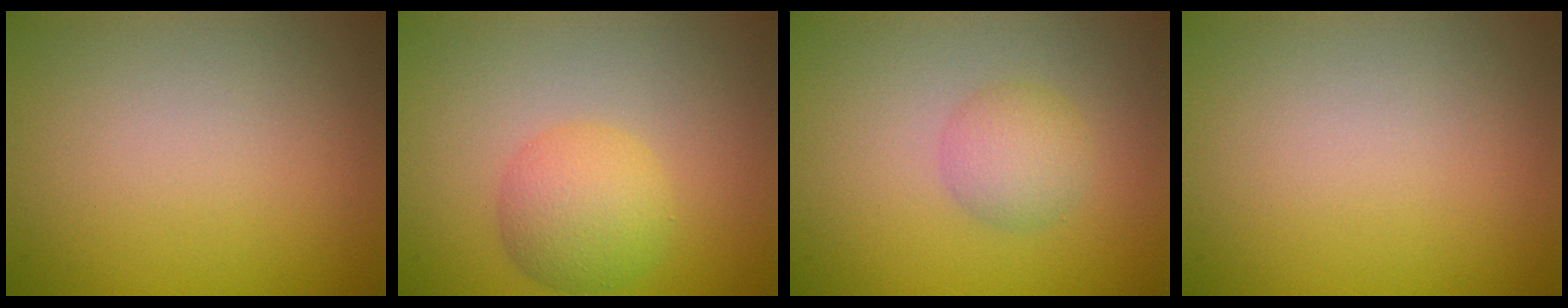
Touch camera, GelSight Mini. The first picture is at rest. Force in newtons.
{"total": 4.0, "press": 4.0, "slide": 0.0}
{"total": 2.5, "press": 2.4, "slide": 0.2}
{"total": 0.0}